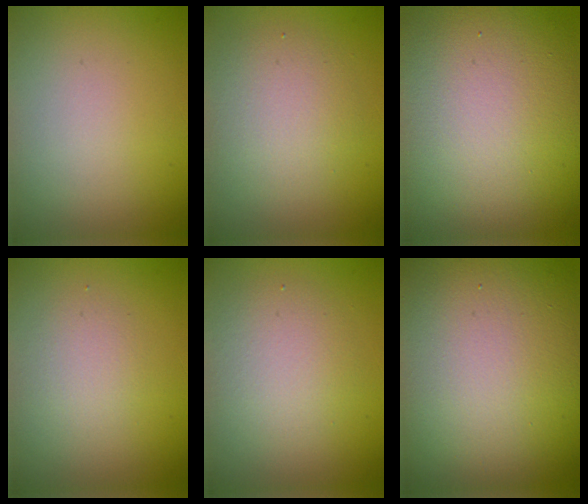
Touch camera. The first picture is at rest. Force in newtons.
{"total": 3.6, "press": 3.6, "slide": 0.3}
{"total": 16.3, "press": 16.3, "slide": 0.9}
{"total": 1.7, "press": 1.7, "slide": 0.1}
{"total": 3.3, "press": 3.3, "slide": 0.1}
{"total": 18.7, "press": 18.7, "slide": 1.1}